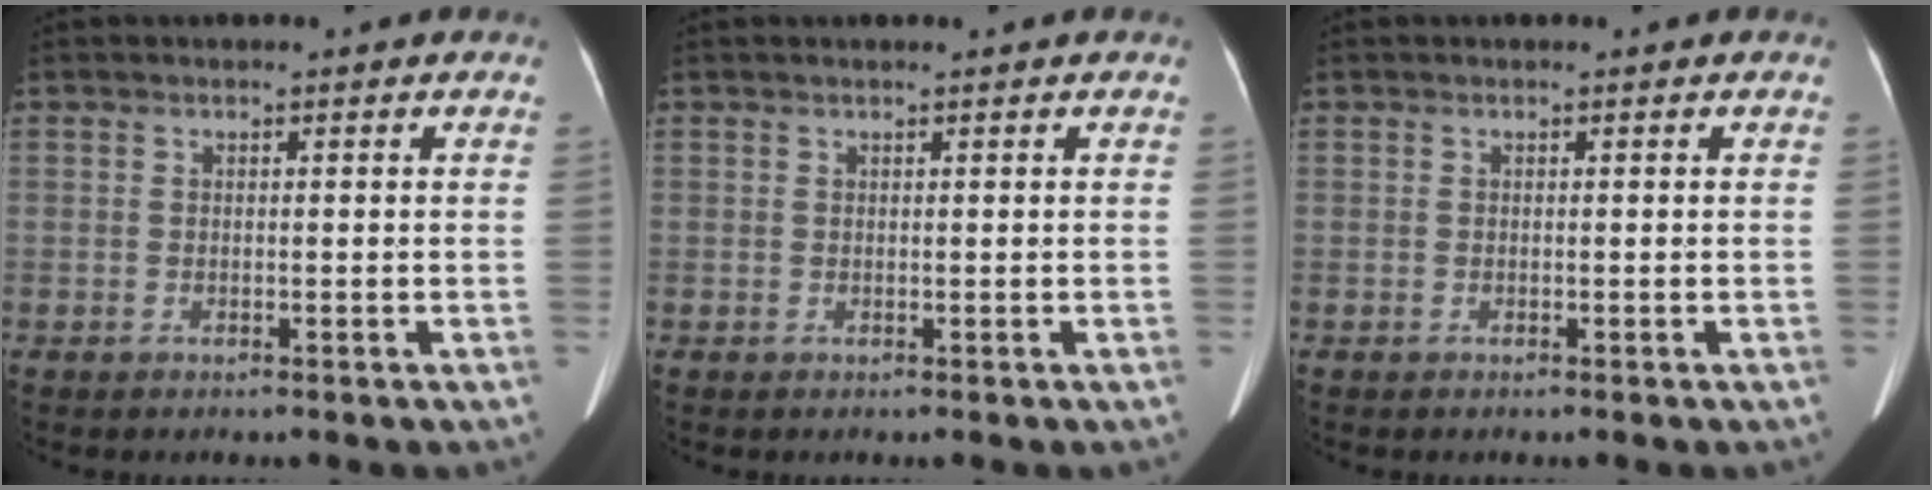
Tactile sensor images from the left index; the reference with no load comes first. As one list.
[{"total": 0.7, "force": [-0.7, -0.2, -0.1], "torque": [-0.001, 0.005, 0.000]}, {"total": 0.0}]